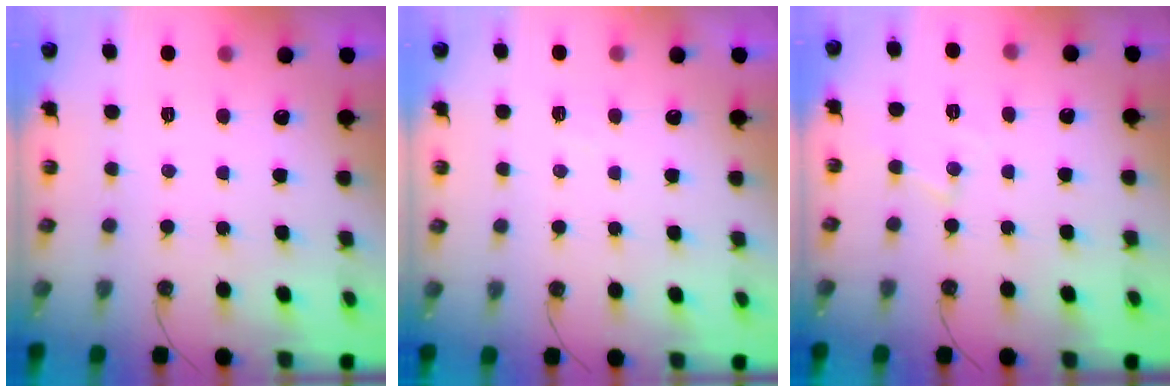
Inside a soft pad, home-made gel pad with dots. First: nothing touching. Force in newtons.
{"total": 4.6, "press": 4.6, "slide": 0.7}
{"total": 6.6, "press": 6.6, "slide": 0.4}